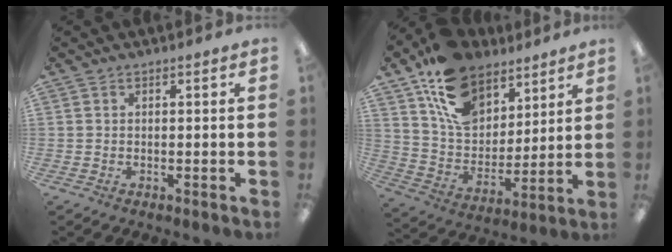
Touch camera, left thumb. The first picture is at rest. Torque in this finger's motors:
{"motor_torque": [1.08, 0.67, 1.75, -1.02, 0.13]}